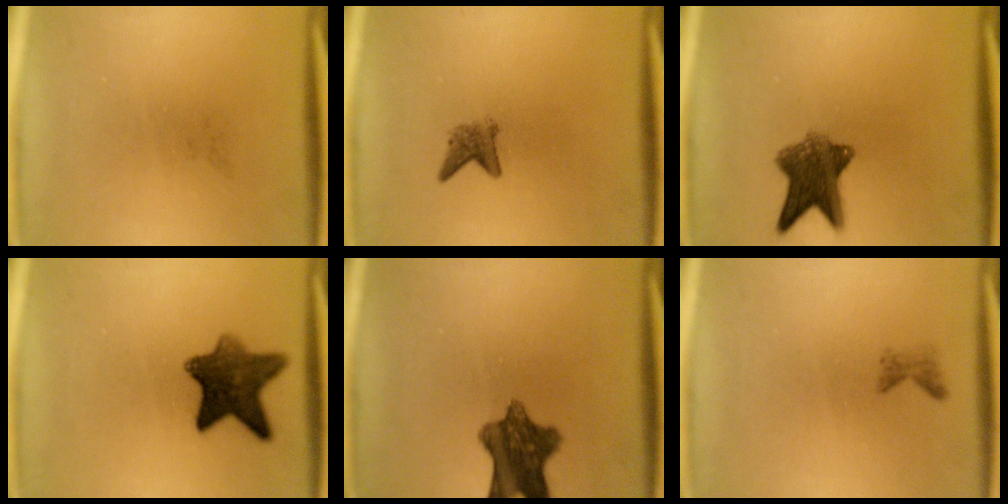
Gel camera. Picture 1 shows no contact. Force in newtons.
{"total": 2.1}
{"total": 7.7}
{"total": 9.3}
{"total": 9.3}
{"total": 0.9}